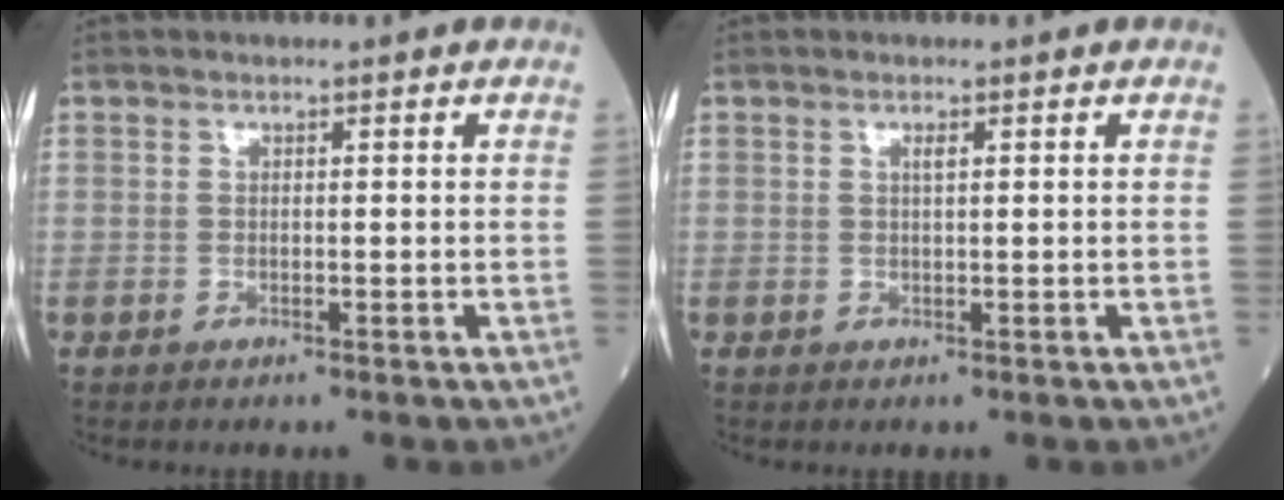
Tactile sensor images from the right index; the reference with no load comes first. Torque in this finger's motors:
{"motor_torque": [0.10, 0.12, 0.18, 0.03]}